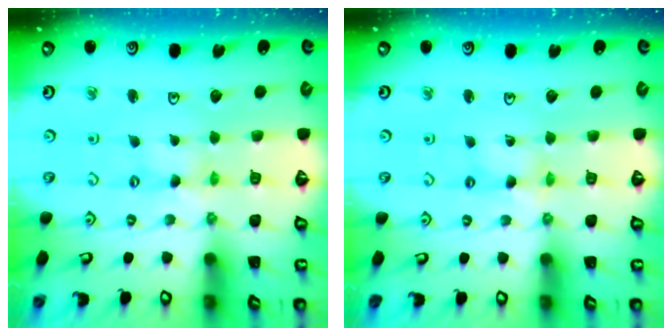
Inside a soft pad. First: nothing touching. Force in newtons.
{"total": 2.0, "press": 1.9, "slide": 0.3}